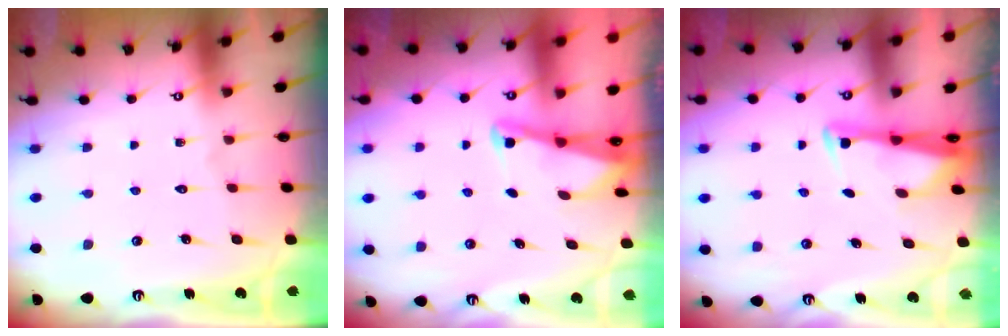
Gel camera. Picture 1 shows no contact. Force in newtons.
{"total": 2.2, "press": 2.2, "slide": 0.3}
{"total": 3.0, "press": 3.0, "slide": 0.4}